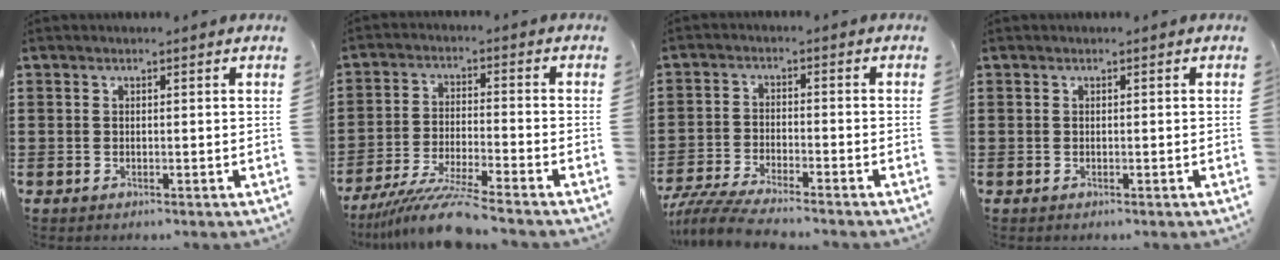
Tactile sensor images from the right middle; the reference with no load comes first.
{"total": 8.1, "force": [-7.1, -0.4, 4.0], "torque": [-0.082, -0.014, -0.136]}
{"total": 5.0, "force": [-4.7, 0.1, 1.7], "torque": [-0.050, -0.013, -0.096]}
{"total": 0.0}